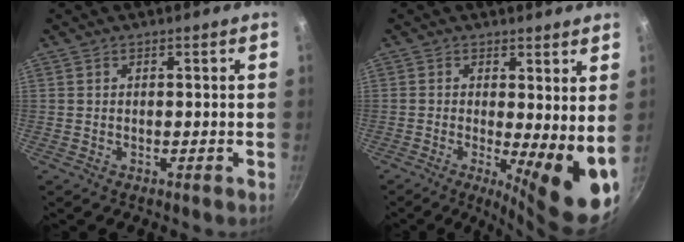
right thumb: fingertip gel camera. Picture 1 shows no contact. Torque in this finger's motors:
{"motor_torque": [0.15, 1.04, 0.96, -0.22, 0.05]}